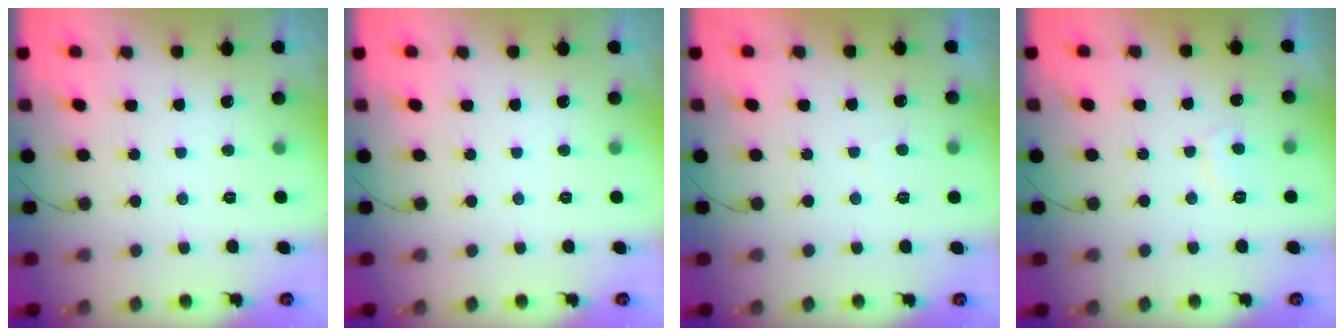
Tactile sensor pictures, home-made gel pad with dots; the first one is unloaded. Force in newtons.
{"total": 0.0}
{"total": 1.7, "press": 1.6, "slide": 0.5}
{"total": 3.7, "press": 3.6, "slide": 0.7}